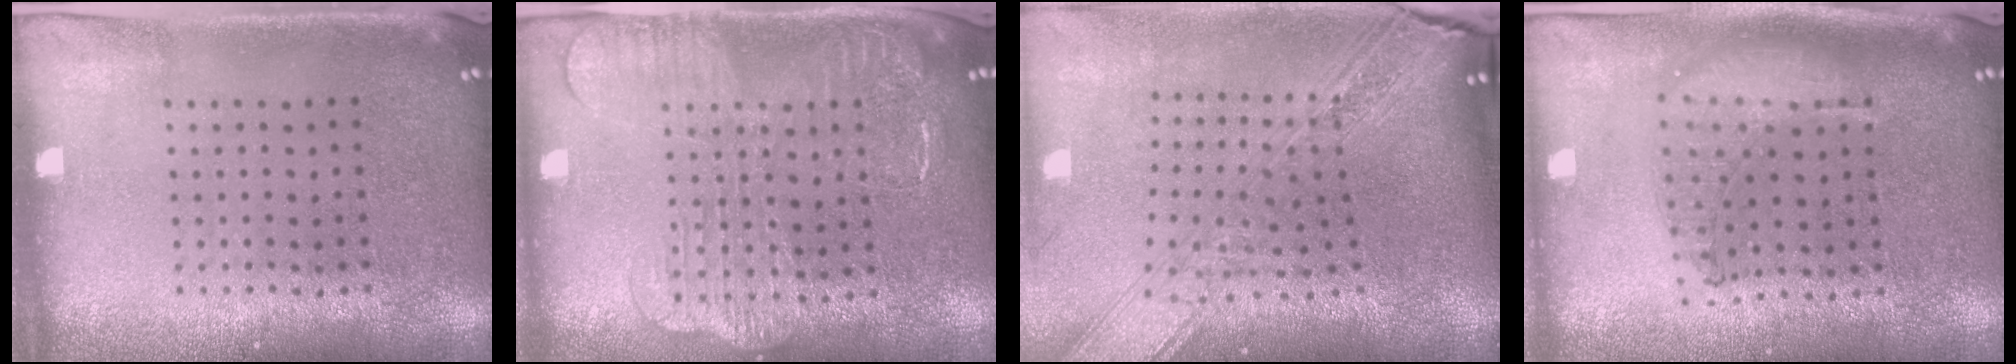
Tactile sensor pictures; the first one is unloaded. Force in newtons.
{"total": 2.1, "press": 1.9, "slide": 0.9}
{"total": 3.5, "press": 2.6, "slide": 2.3}
{"total": 1.0, "press": 0.9, "slide": 0.3}